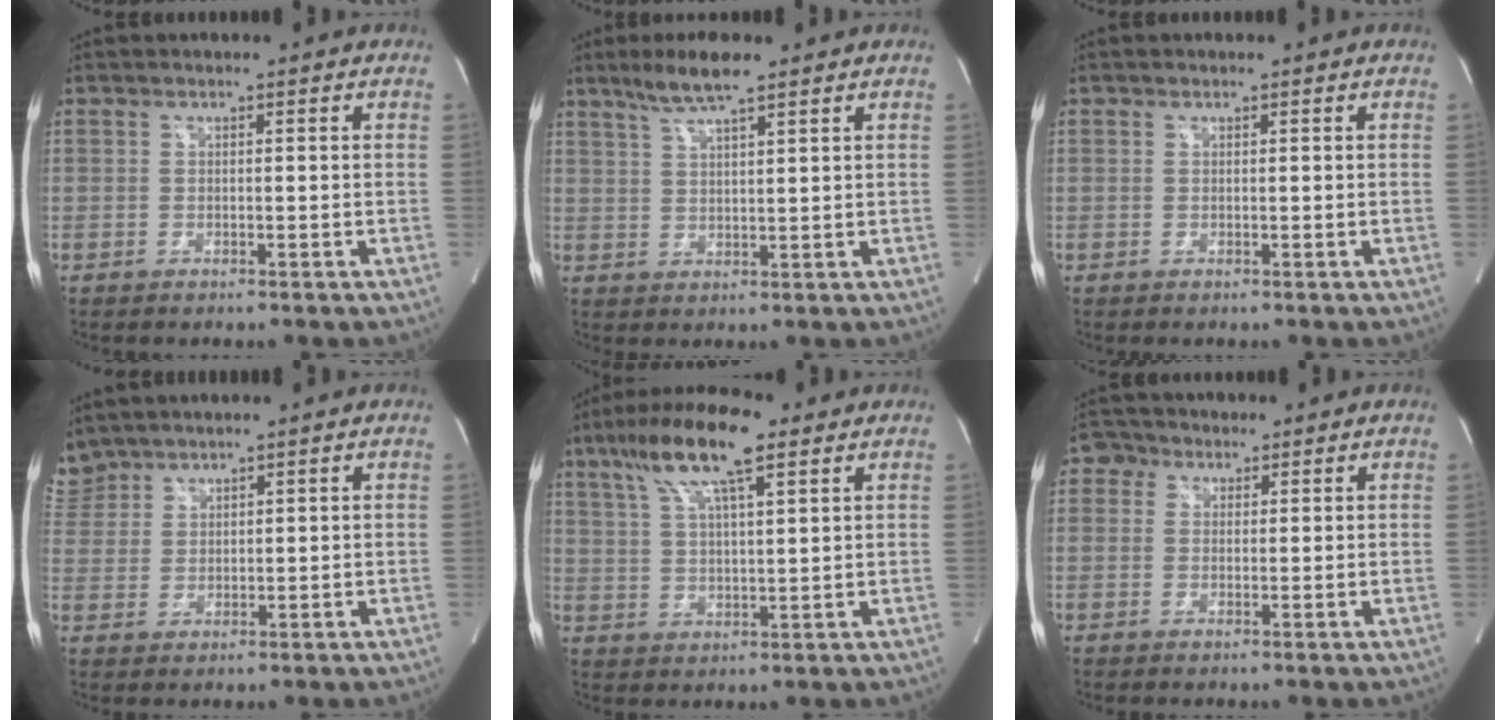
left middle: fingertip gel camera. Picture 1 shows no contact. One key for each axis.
{"total": 6.2, "fx": 4.6, "fy": 0.4, "fz": 4.1, "tx": -0.087, "ty": 0.007, "tz": 0.087}
{"total": 0.0}
{"total": 4.5, "fx": 4.2, "fy": 1.7, "fz": 0.1, "tx": -0.015, "ty": 0.018, "tz": 0.095}
{"total": 12.3, "fx": 7.3, "fy": 2.4, "fz": 9.6, "tx": -0.185, "ty": 0.023, "tz": 0.129}
{"total": 3.4, "fx": 1.7, "fy": 2.9, "fz": 0.6, "tx": -0.014, "ty": 0.015, "tz": 0.027}